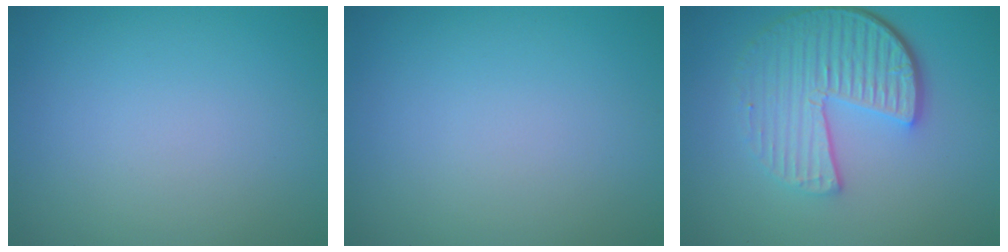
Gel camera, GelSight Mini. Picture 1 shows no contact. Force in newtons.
{"total": 0.0}
{"total": 6.3, "press": 4.5, "slide": 4.5}